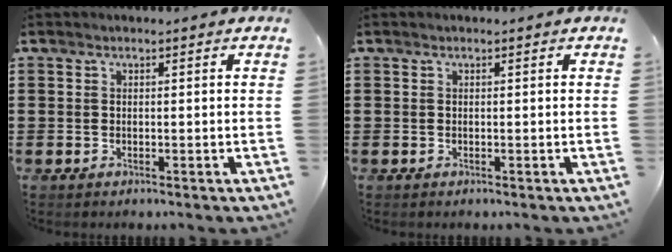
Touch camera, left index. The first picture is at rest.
{"total": 0.0}